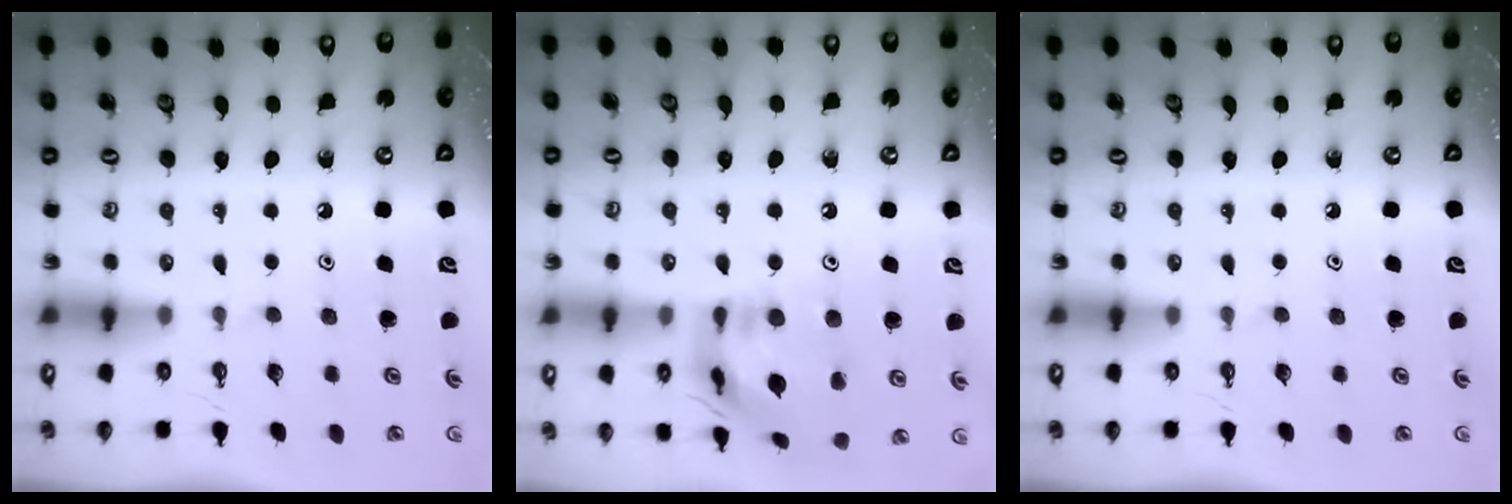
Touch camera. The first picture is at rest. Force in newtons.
{"total": 15.9, "press": 15.8, "slide": 1.6}
{"total": 0.0}